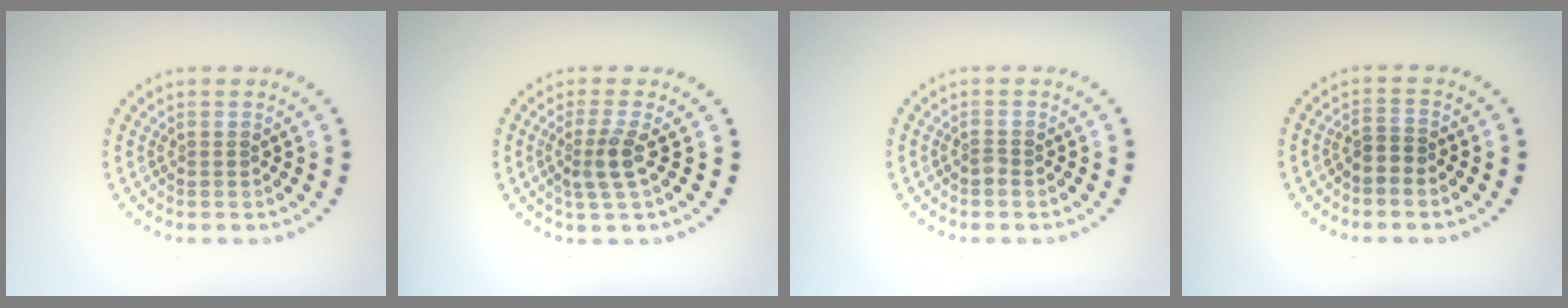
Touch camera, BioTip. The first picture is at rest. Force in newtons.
{"total": 2.4, "press": 1.8, "slide": 1.5}
{"total": 0.6, "press": 0.5, "slide": 0.4}
{"total": 1.3, "press": 0.9, "slide": 0.9}